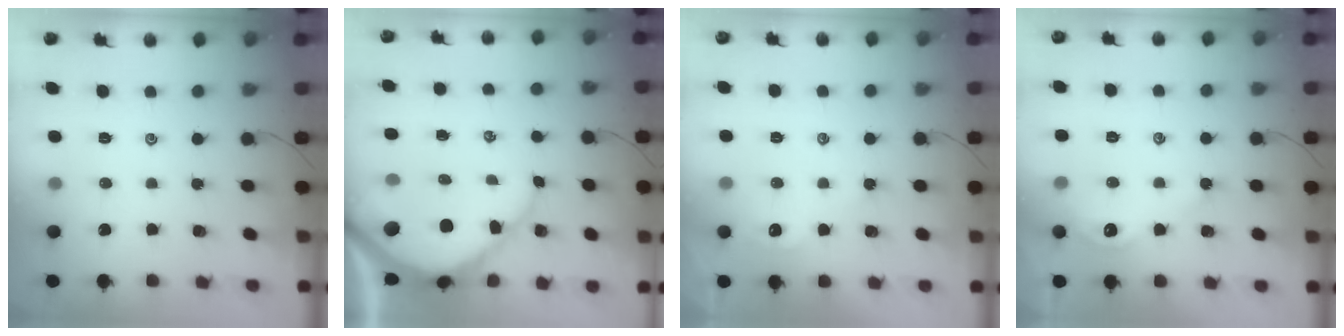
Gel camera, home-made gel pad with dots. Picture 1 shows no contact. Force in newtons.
{"total": 10.4, "press": 10.3, "slide": 1.0}
{"total": 2.9, "press": 2.9, "slide": 0.4}
{"total": 5.7, "press": 5.7, "slide": 0.7}